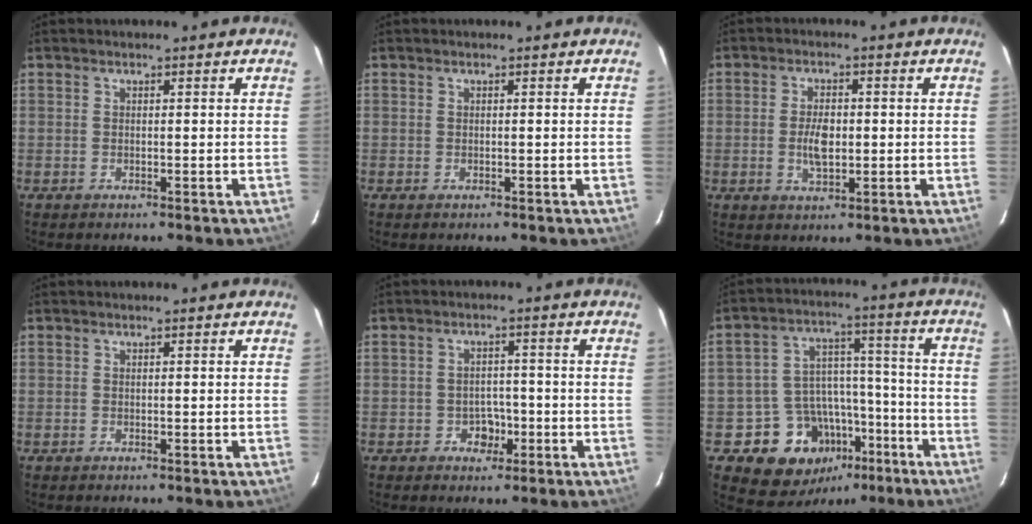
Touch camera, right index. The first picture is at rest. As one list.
[{"total": 0.0}, {"total": 5.2, "force": [-0.5, 2.7, 4.4], "torque": [-0.085, -0.001, -0.005]}, {"total": 0.0}, {"total": 3.6, "force": [-1.4, 3.0, 1.3], "torque": [-0.028, 0.010, -0.011]}, {"total": 14.5, "force": [-7.8, 11.2, 4.7], "torque": [-0.093, 0.050, -0.094]}]